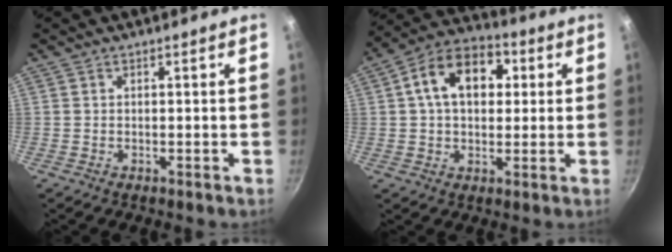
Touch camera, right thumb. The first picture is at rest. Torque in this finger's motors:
{"motor_torque": [-0.66, 2.19, 1.29, -0.38, 0.46]}